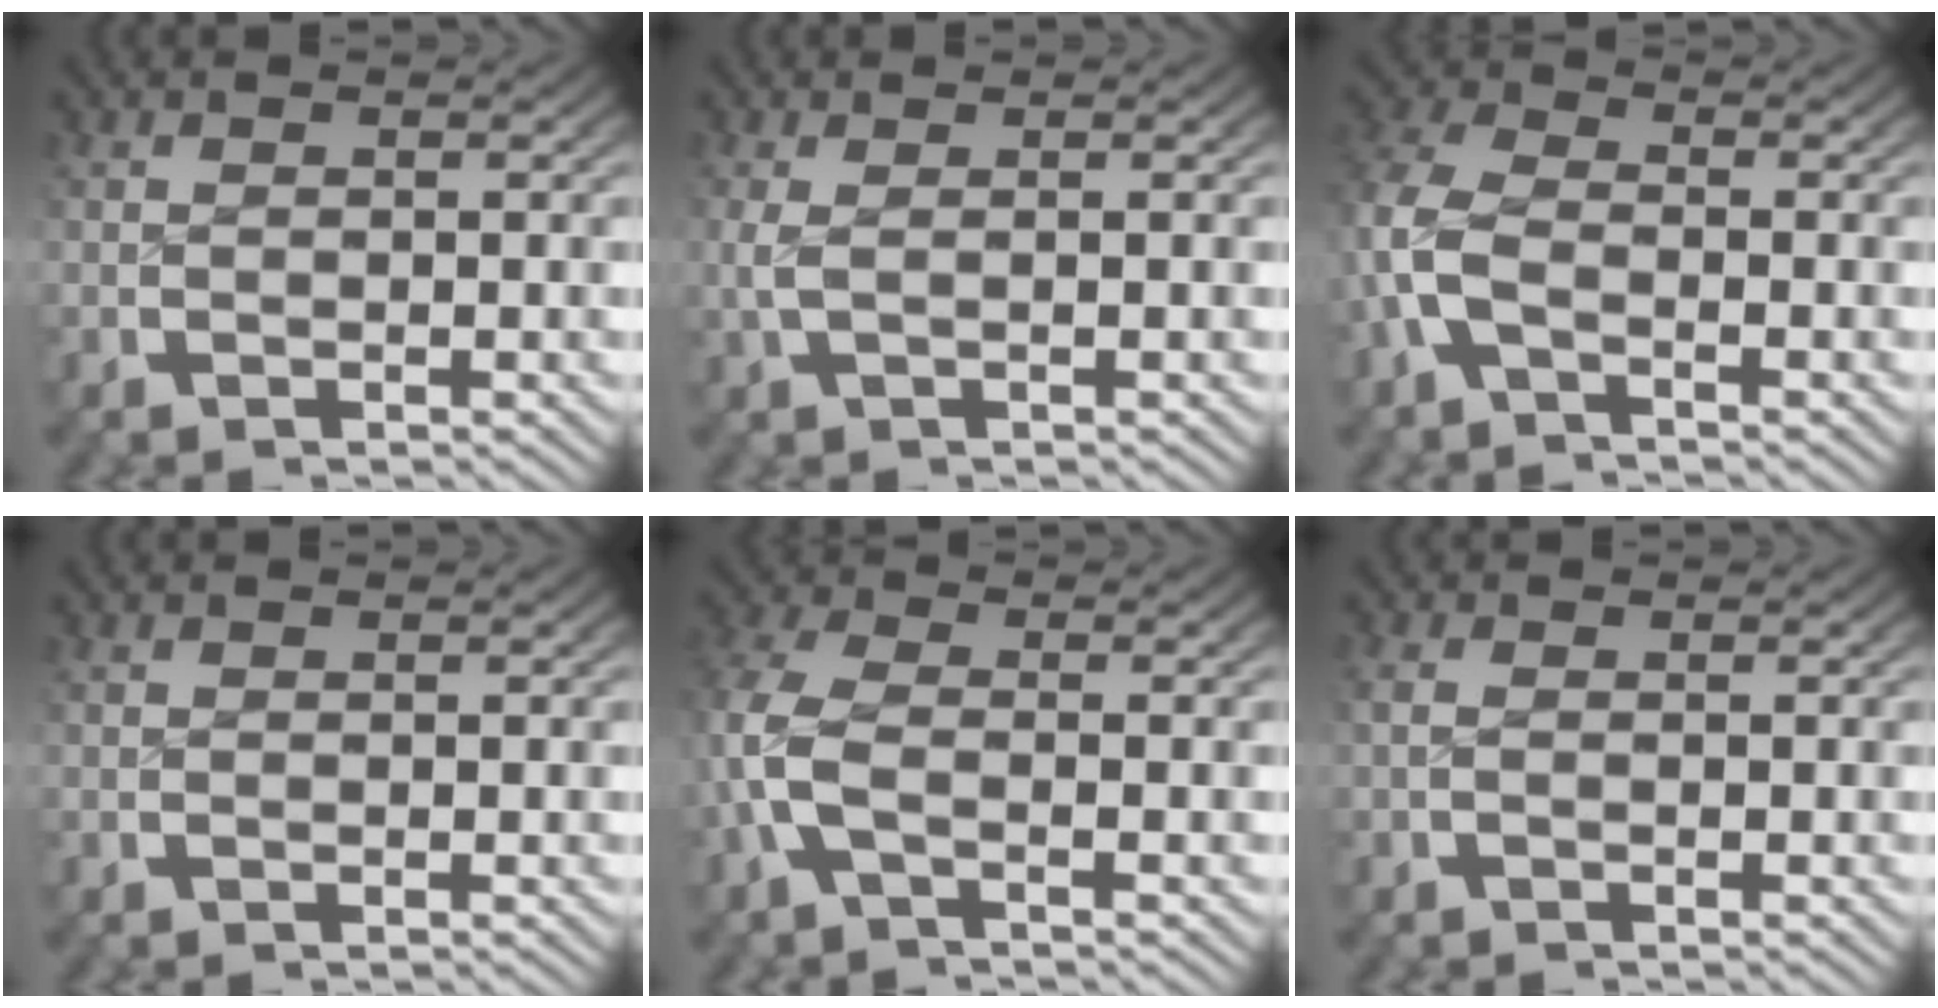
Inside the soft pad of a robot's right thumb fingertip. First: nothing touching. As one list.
[{"total": 1.8, "force": [0.2, 0.7, 1.7], "torque": [-0.052, -0.007, 0.008]}, {"total": 5.0, "force": [-0.6, 3.6, 3.4], "torque": [-0.093, -0.016, -0.011]}, {"total": 0.0}, {"total": 4.9, "force": [-0.5, 3.2, 3.7], "torque": [-0.110, -0.013, -0.005]}, {"total": 0.9, "force": [-0.2, 0.4, 0.8], "torque": [-0.023, -0.002, -0.001]}]